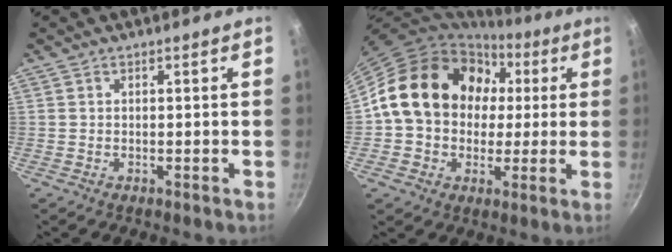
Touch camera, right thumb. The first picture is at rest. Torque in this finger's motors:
{"motor_torque": [2.43, 2.57, 0.55, -0.32, 0.55]}